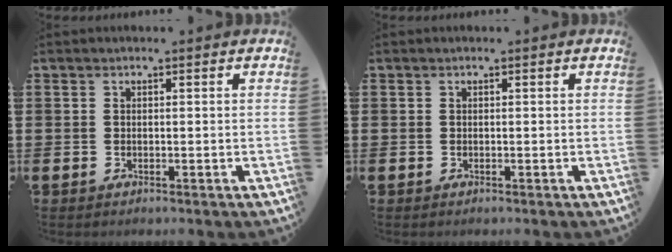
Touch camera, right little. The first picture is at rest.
{"total": 0.0}